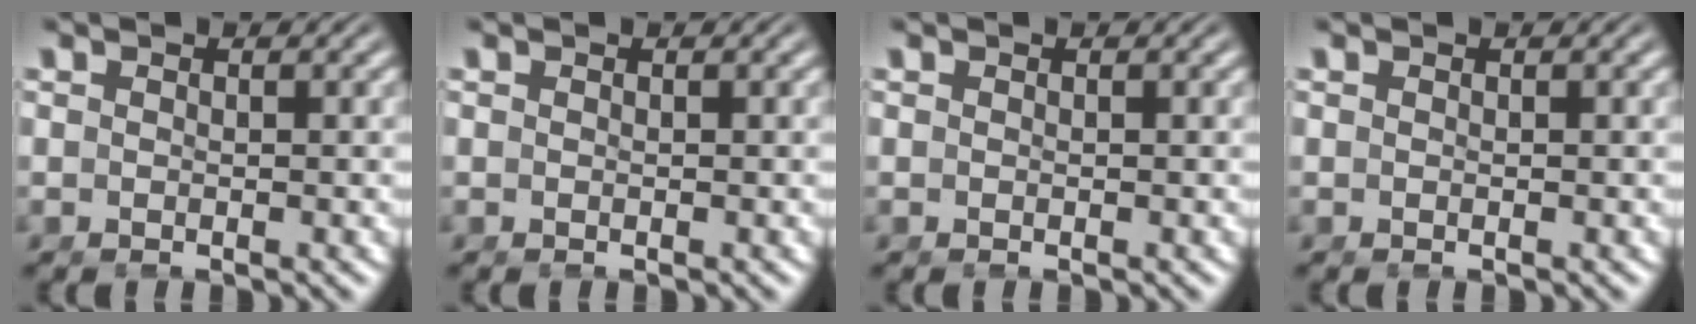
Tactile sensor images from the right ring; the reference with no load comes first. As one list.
[{"total": 0.0}, {"total": 0.0}, {"total": 0.0}]